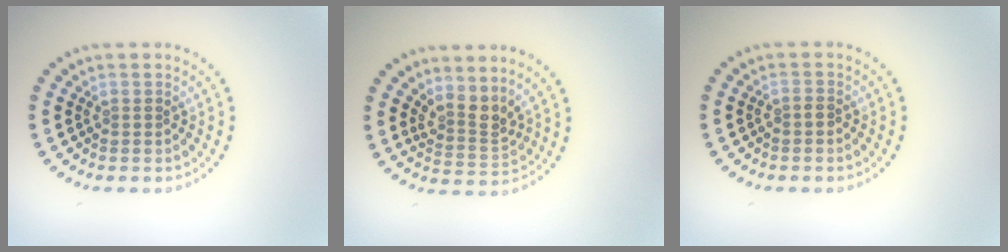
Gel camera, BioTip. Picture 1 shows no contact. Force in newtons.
{"total": 2.6, "press": 1.8, "slide": 1.9}
{"total": 0.6, "press": 0.2, "slide": 0.6}